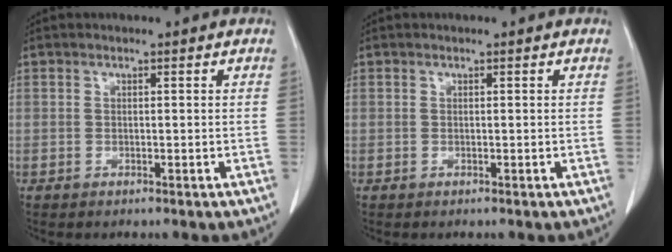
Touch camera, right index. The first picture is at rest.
{"total": 0.0}